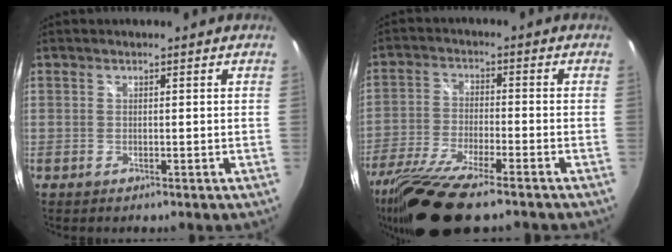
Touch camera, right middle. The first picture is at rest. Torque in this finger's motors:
{"motor_torque": [1.10, -1.04, 0.64, 0.21]}